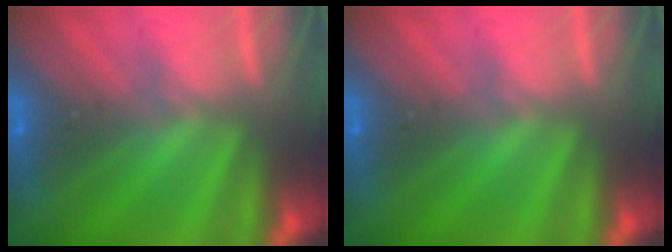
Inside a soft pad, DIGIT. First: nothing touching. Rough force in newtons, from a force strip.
{"total": 0.0}